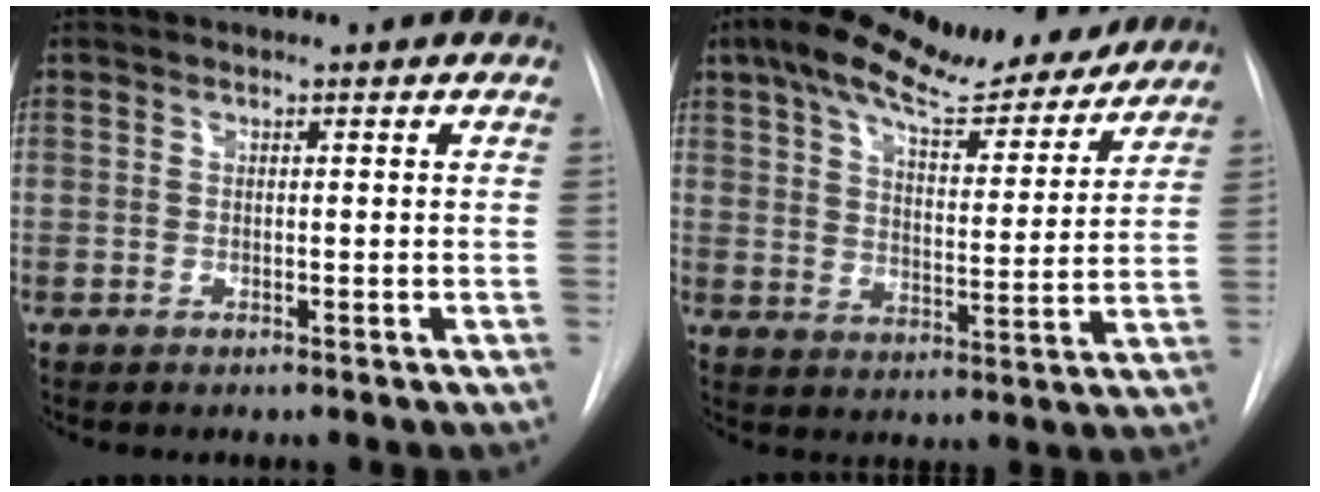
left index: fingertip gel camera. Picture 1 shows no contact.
{"total": 18.8, "force": [15.5, 4.9, 9.4], "torque": [-0.151, 0.020, 0.227]}